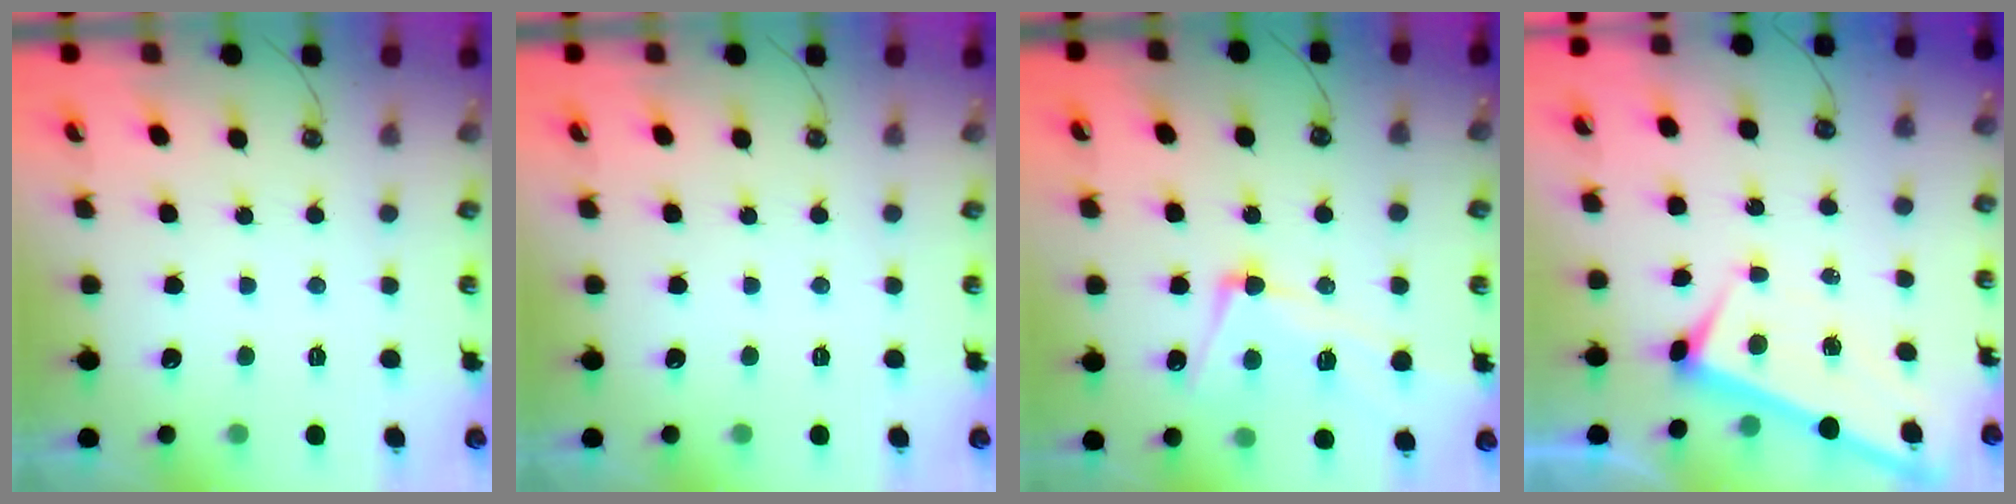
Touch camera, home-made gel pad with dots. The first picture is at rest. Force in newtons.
{"total": 0.0}
{"total": 6.0, "press": 5.9, "slide": 1.2}
{"total": 1.7, "press": 1.7, "slide": 0.1}